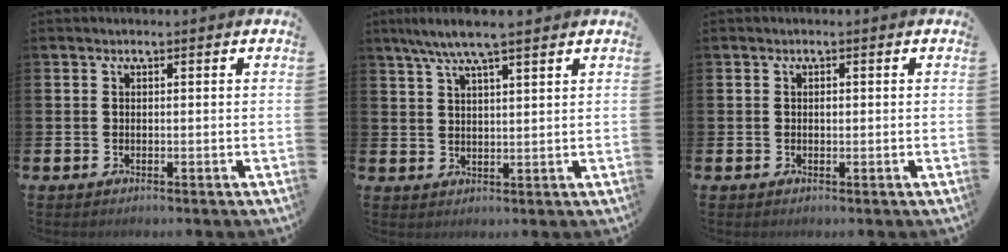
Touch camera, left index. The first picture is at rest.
{"total": 6.0, "force": [5.1, 0.6, 3.2], "torque": [-0.067, -0.012, 0.089]}
{"total": 0.5, "force": [0.1, 0.4, 0.4], "torque": [0.000, -0.002, -0.002]}